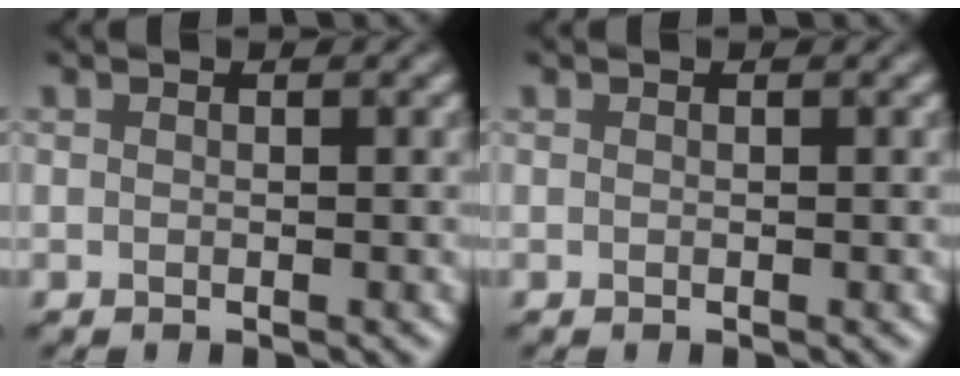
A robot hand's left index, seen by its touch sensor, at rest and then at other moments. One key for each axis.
{"total": 0.0}